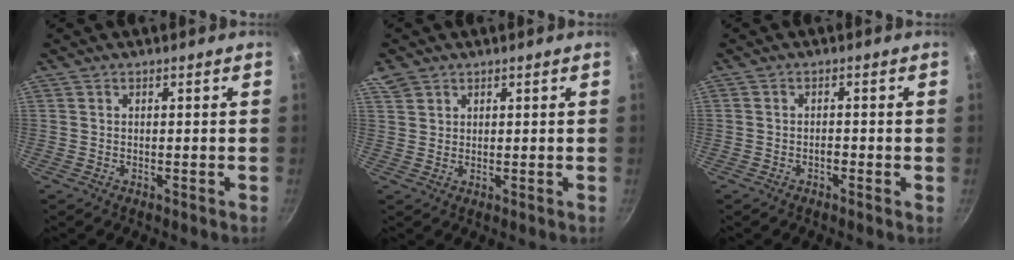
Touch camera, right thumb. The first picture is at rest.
{"total": 3.7, "force": [2.3, 2.7, 1.2], "torque": [-0.011, 0.001, 0.044]}
{"total": 1.0, "force": [-0.6, 0.3, 0.7], "torque": [-0.012, 0.004, -0.015]}